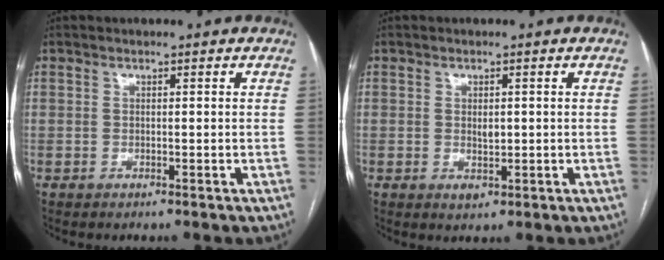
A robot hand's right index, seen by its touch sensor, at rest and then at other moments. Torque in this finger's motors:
{"motor_torque": [-0.07, -0.01, 0.02, 0.01]}